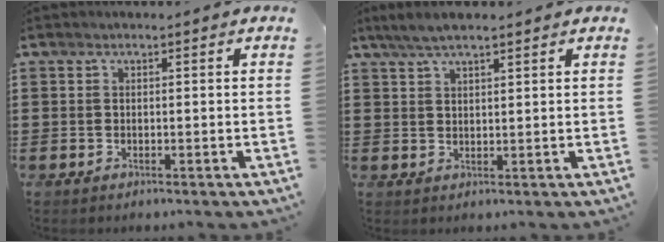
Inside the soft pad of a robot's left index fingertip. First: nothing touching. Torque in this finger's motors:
{"motor_torque": [0.40, 0.88, 0.31, 0.05]}